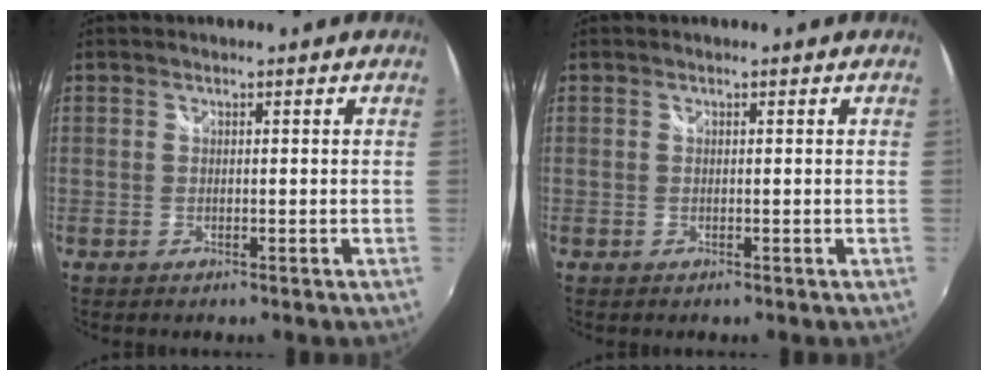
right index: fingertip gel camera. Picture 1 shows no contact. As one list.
[{"total": 0.0}]